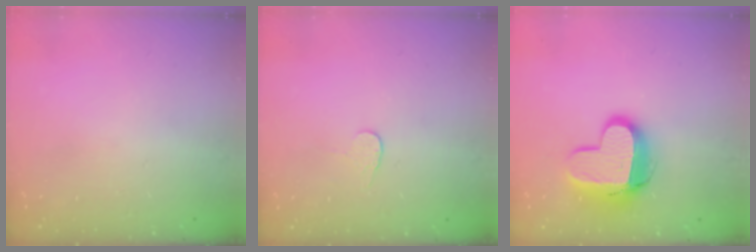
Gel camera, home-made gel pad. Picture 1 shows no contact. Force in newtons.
{"total": 3.8, "press": 3.8, "slide": 0.3}
{"total": 13.0, "press": 13.0, "slide": 1.2}